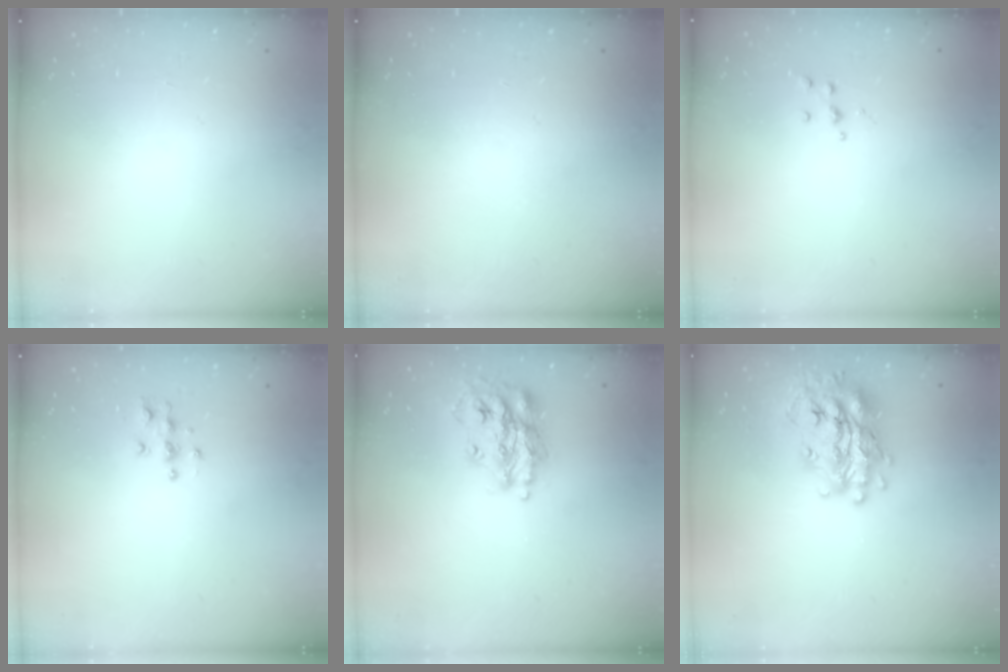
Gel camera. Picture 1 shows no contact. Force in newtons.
{"total": 0.0}
{"total": 3.5, "press": 3.5, "slide": 0.3}
{"total": 3.8, "press": 3.8, "slide": 0.3}
{"total": 16.1, "press": 16.0, "slide": 1.6}
{"total": 21.6, "press": 21.5, "slide": 1.8}